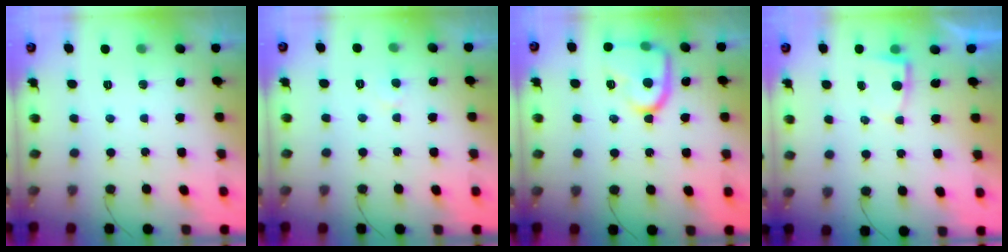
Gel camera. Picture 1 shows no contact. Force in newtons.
{"total": 3.1, "press": 3.1, "slide": 0.3}
{"total": 16.1, "press": 16.0, "slide": 1.4}
{"total": 2.6, "press": 2.6, "slide": 0.3}